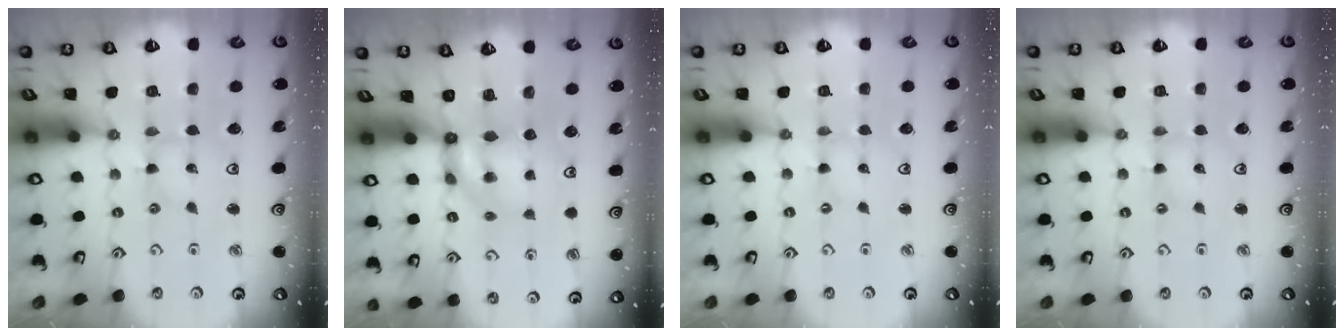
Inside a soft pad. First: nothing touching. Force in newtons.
{"total": 6.0, "press": 6.0, "slide": 0.2}
{"total": 0.0}
{"total": 1.4, "press": 1.4, "slide": 0.2}